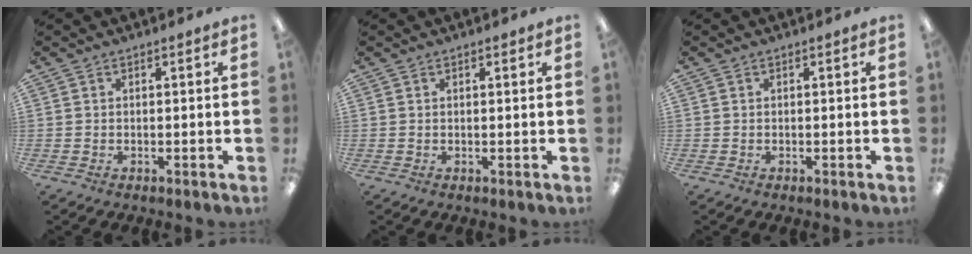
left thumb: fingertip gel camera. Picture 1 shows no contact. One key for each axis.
{"total": 0.9, "fx": 0.5, "fy": 0.2, "fz": 0.8, "tx": -0.008, "ty": -0.002, "tz": 0.006}
{"total": 0.0}